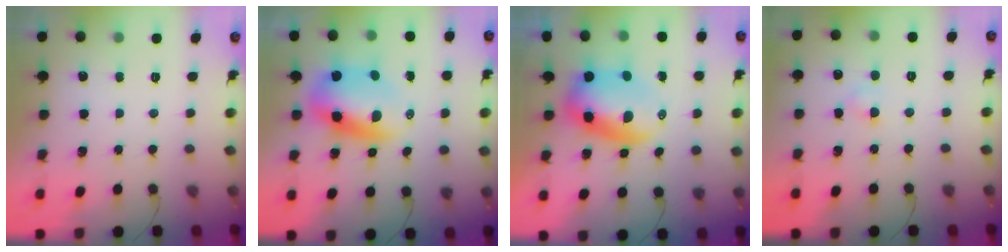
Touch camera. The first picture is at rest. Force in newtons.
{"total": 10.5, "press": 10.1, "slide": 2.7}
{"total": 8.9, "press": 8.6, "slide": 2.4}
{"total": 2.5, "press": 2.4, "slide": 0.9}